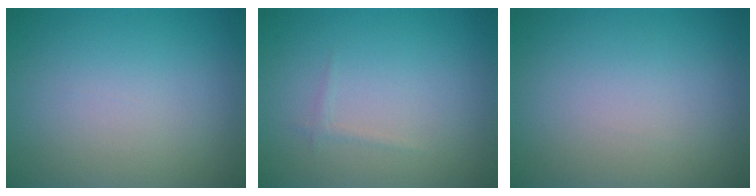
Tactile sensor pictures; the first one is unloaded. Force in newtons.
{"total": 0.6, "press": 0.6, "slide": 0.0}
{"total": 0.0}